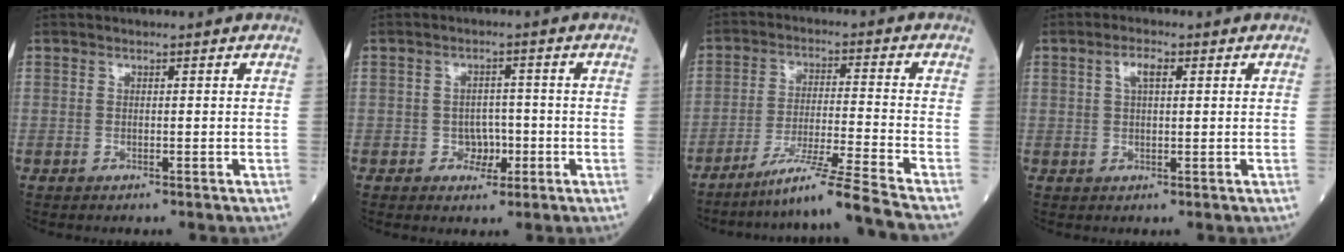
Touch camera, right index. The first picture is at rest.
{"total": 3.2, "force": [-1.2, 2.3, 1.8], "torque": [-0.020, 0.007, -0.017]}
{"total": 12.4, "force": [-10.5, -3.6, 5.5], "torque": [-0.080, -0.023, -0.176]}
{"total": 2.9, "force": [1.1, 1.0, 2.5], "torque": [-0.050, 0.007, 0.021]}